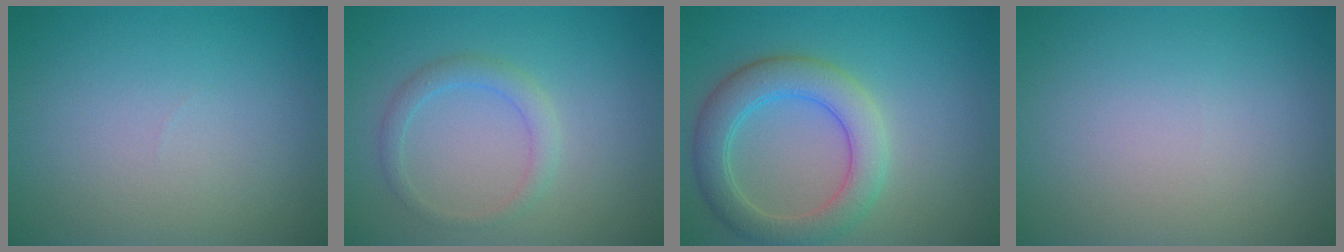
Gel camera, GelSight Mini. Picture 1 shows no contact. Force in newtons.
{"total": 1.8, "press": 1.8, "slide": 0.0}
{"total": 5.1, "press": 5.1, "slide": 0.4}
{"total": 0.0}